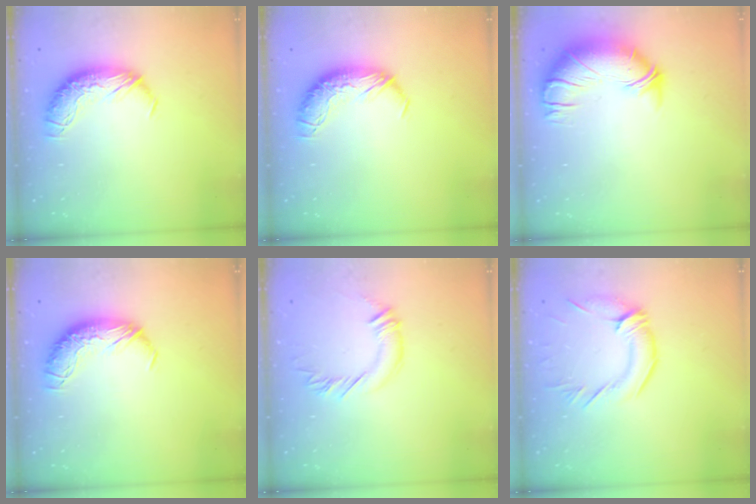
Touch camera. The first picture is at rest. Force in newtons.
{"total": 0.0}
{"total": 2.7, "press": 1.6, "slide": 2.2}
{"total": 0.0}
{"total": 2.8, "press": 2.8, "slide": 0.2}
{"total": 1.4, "press": 0.8, "slide": 1.1}